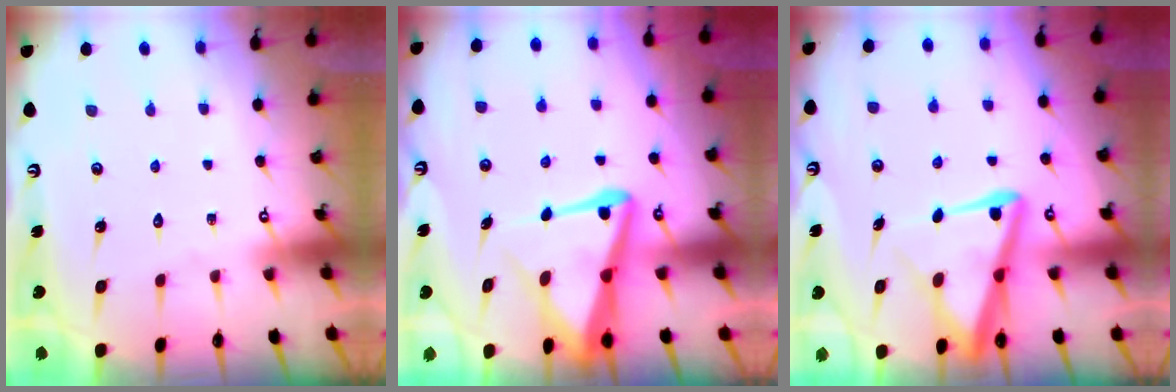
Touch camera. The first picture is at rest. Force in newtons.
{"total": 11.0, "press": 10.9, "slide": 1.3}
{"total": 10.2, "press": 10.1, "slide": 1.1}